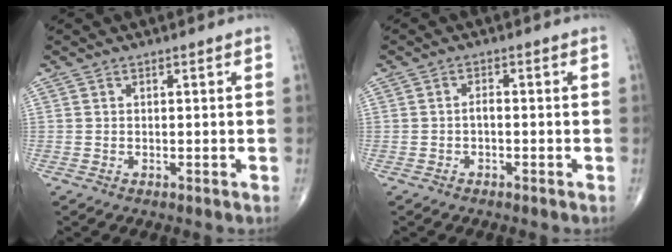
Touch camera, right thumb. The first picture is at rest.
{"total": 1.3, "force": [-0.5, 0.7, 1.0], "torque": [-0.012, 0.004, -0.011]}